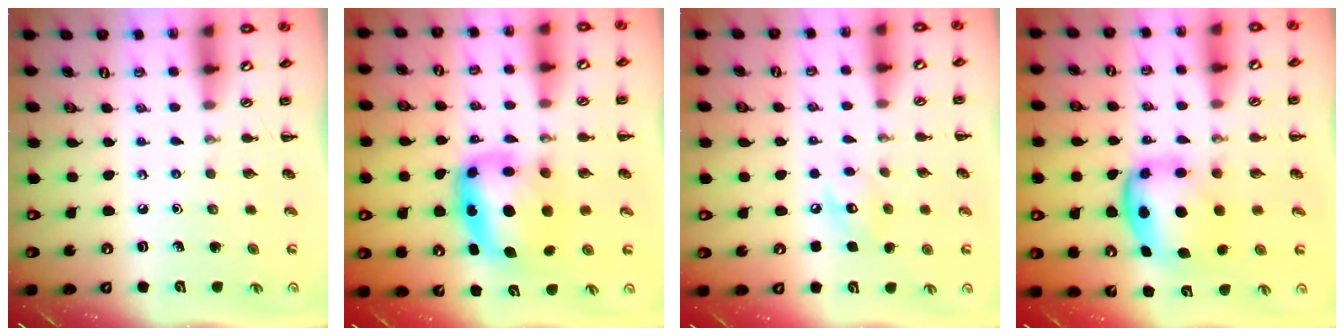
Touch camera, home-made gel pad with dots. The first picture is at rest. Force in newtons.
{"total": 8.9, "press": 8.6, "slide": 2.5}
{"total": 7.0, "press": 7.0, "slide": 0.8}
{"total": 6.6, "press": 6.5, "slide": 1.1}